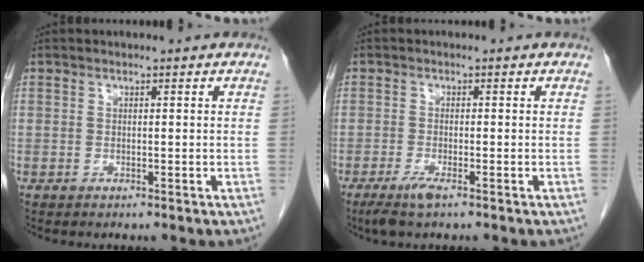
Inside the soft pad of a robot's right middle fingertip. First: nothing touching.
{"total": 2.8, "force": [-1.8, 0.2, 2.2], "torque": [-0.049, -0.008, -0.036]}